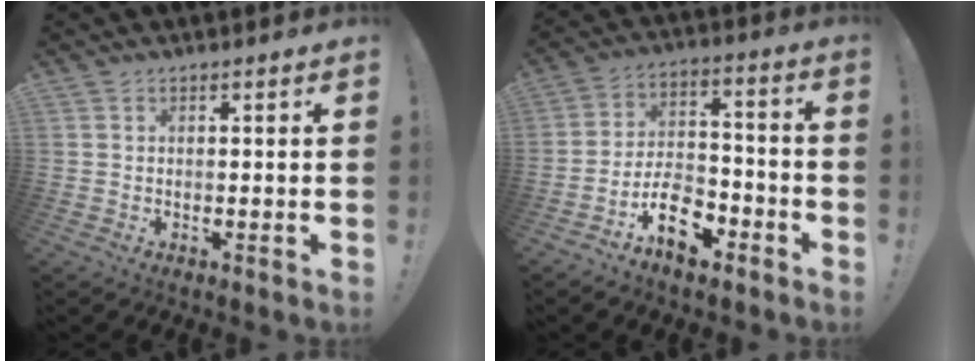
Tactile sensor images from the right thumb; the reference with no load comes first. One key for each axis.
{"total": 12.7, "fx": -7.7, "fy": 7.2, "fz": 7.1, "tx": -0.108, "ty": 0.063, "tz": -0.129}